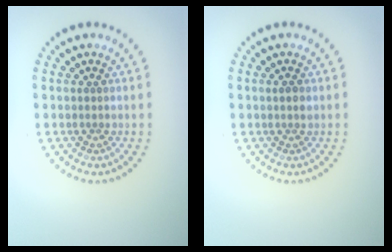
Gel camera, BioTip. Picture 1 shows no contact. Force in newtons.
{"total": 1.0, "press": 0.9, "slide": 0.4}